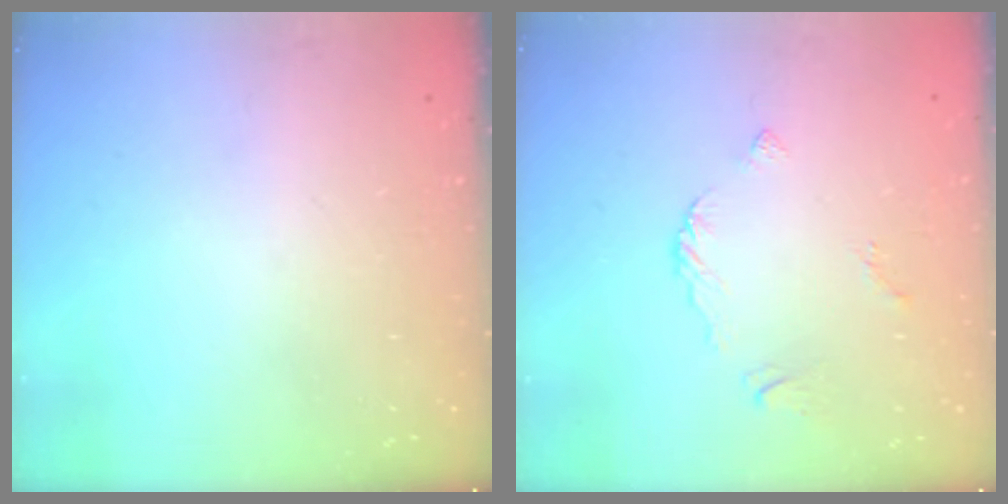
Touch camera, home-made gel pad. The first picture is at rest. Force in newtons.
{"total": 3.3, "press": 3.3, "slide": 0.3}